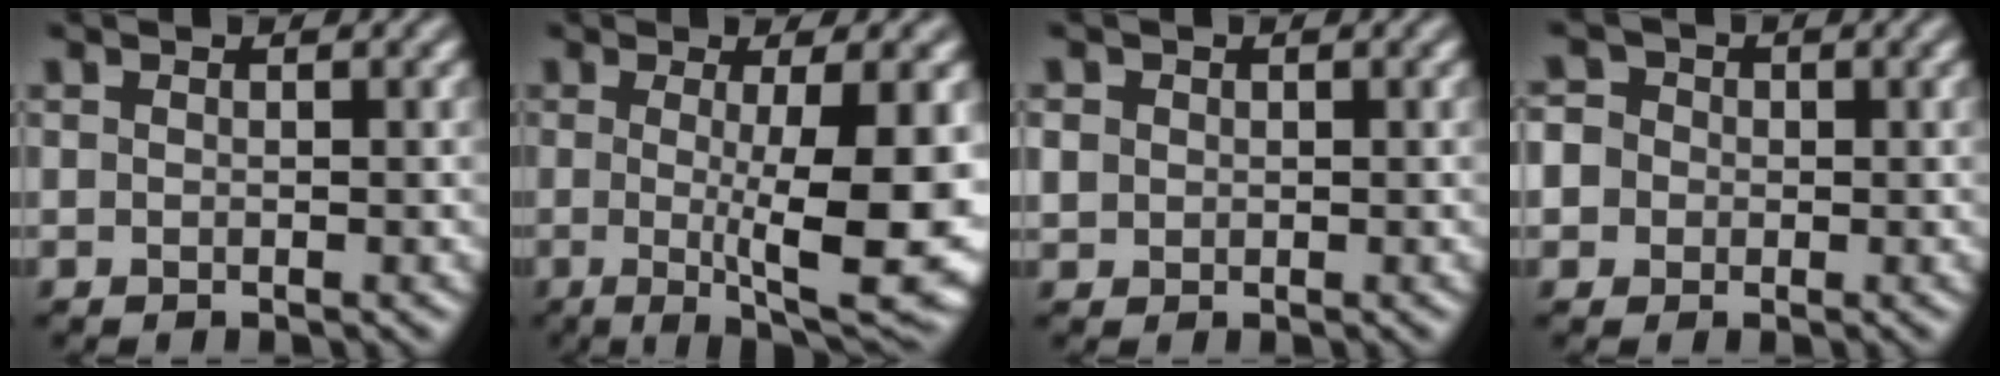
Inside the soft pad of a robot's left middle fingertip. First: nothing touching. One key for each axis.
{"total": 11.4, "fx": -0.8, "fy": 2.6, "fz": 11.0, "tx": -0.143, "ty": -0.016, "tz": -0.011}
{"total": 1.3, "fx": 0.2, "fy": 1.2, "fz": 0.3, "tx": -0.003, "ty": -0.003, "tz": 0.005}
{"total": 5.0, "fx": 0.4, "fy": 4.6, "fz": 1.9, "tx": -0.029, "ty": 0.035, "tz": -0.023}